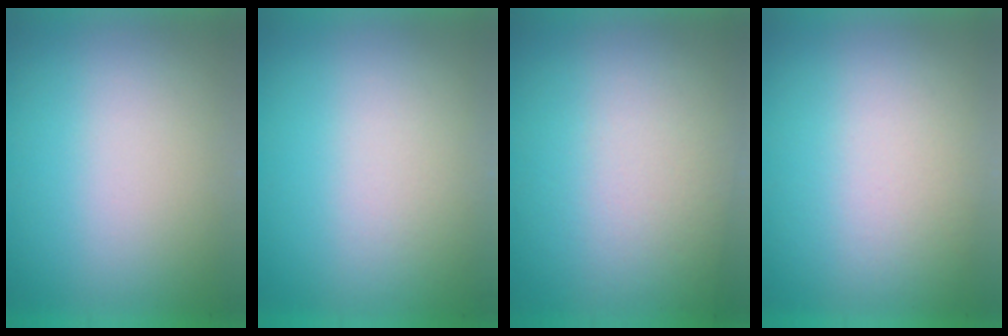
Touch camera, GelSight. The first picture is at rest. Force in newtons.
{"total": 2.0}
{"total": 2.8}
{"total": 1.4}